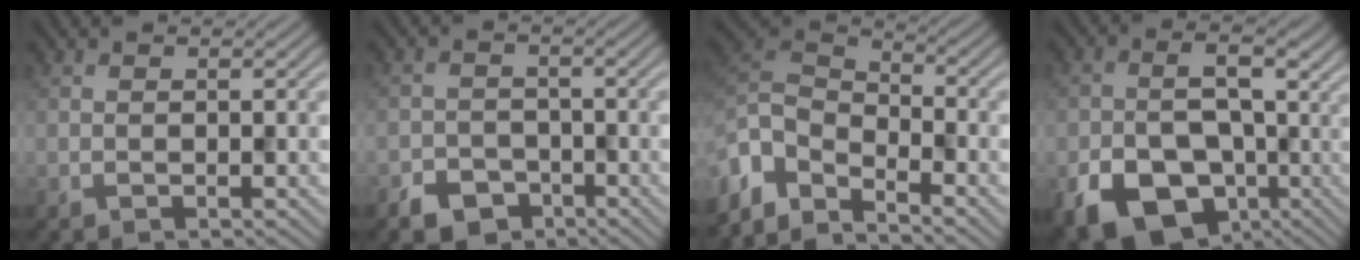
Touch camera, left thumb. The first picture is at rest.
{"total": 4.4, "force": [-3.2, 2.6, 1.4], "torque": [-0.027, -0.002, -0.058]}
{"total": 7.9, "force": [-5.5, 3.4, 4.6], "torque": [-0.103, -0.009, -0.126]}
{"total": 13.5, "force": [-5.0, 9.6, 8.1], "torque": [-0.128, -0.022, -0.077]}